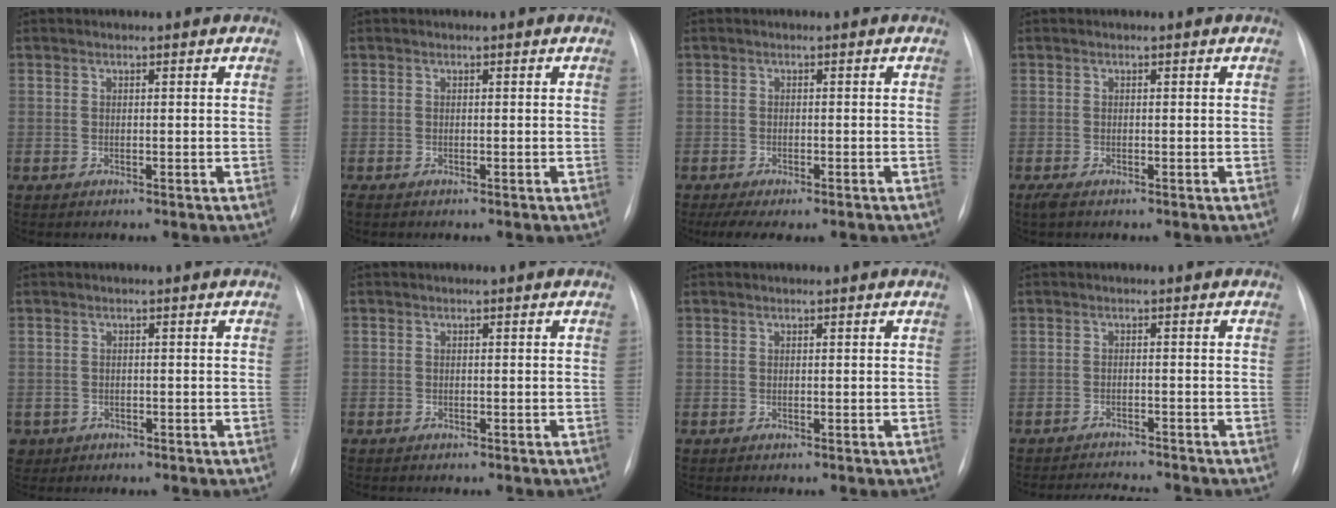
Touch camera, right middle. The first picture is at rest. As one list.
[{"total": 0.6, "force": [-0.4, 0.3, 0.3], "torque": [-0.007, -0.001, -0.006]}, {"total": 6.3, "force": [-4.6, 2.2, 3.6], "torque": [-0.051, -0.009, -0.067]}, {"total": 1.3, "force": [-0.8, 0.4, 0.9], "torque": [-0.019, -0.004, -0.014]}, {"total": 2.8, "force": [-1.3, 2.5, 0.3], "torque": [-0.002, 0.005, -0.018]}, {"total": 0.5, "force": [-0.3, 0.4, 0.0], "torque": [-0.005, 0.003, -0.006]}, {"total": 0.0}, {"total": 5.0, "force": [-4.9, -0.2, 1.0], "torque": [-0.015, -0.010, -0.075]}]